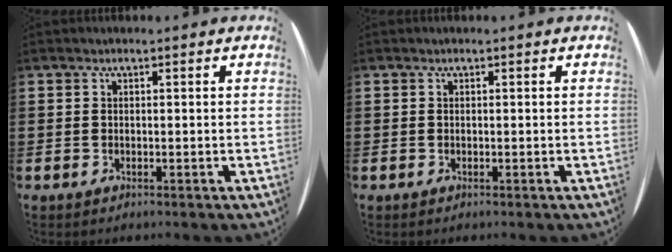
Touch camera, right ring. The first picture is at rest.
{"total": 0.0}